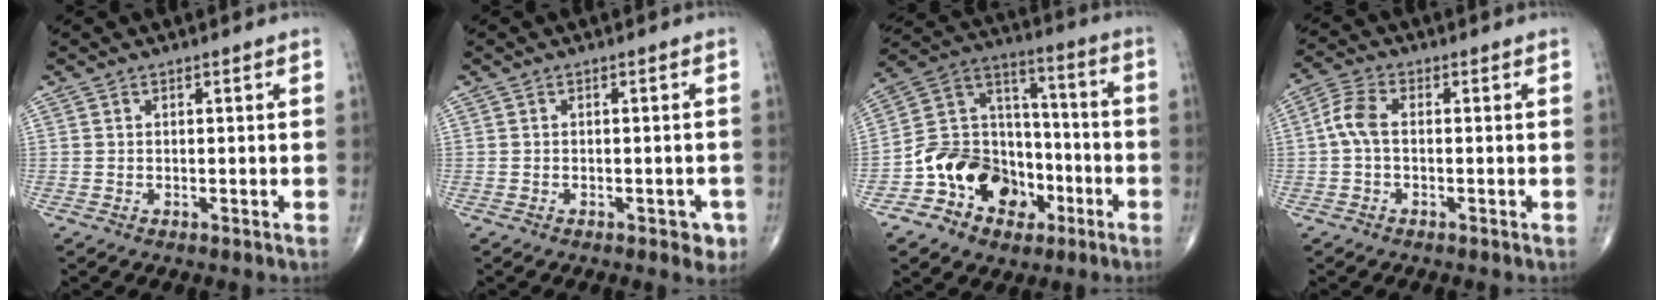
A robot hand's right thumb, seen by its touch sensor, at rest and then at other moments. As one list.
[{"total": 2.9, "force": [-1.4, 1.5, 2.1], "torque": [-0.013, 0.006, -0.015]}, {"total": 16.7, "force": [-6.9, 12.8, 8.3], "torque": [-0.093, 0.083, -0.117]}, {"total": 4.7, "force": [-0.3, 2.5, 4.0], "torque": [-0.092, 0.013, -0.014]}]